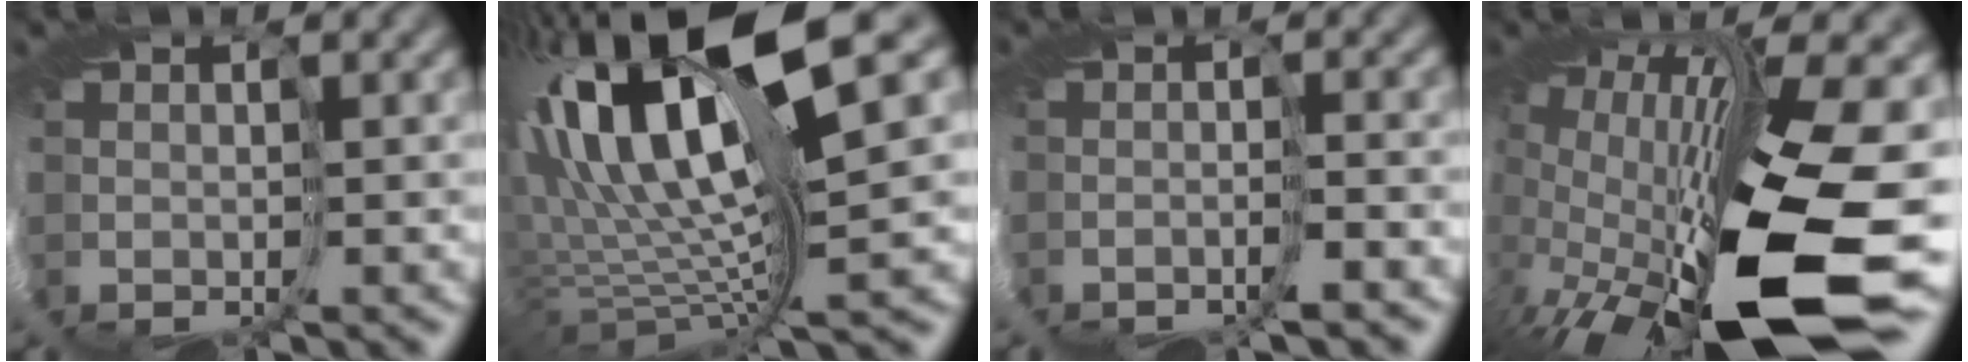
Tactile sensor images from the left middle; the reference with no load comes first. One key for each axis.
{"total": 15.1, "fx": 4.8, "fy": 3.6, "fz": 13.9, "tx": -0.263, "ty": -0.004, "tz": 0.100}
{"total": 2.2, "fx": -1.7, "fy": -0.4, "fz": 1.3, "tx": -0.017, "ty": 0.000, "tz": -0.022}
{"total": 16.7, "fx": -4.8, "fy": 5.0, "fz": 15.1, "tx": -0.293, "ty": -0.050, "tz": -0.079}